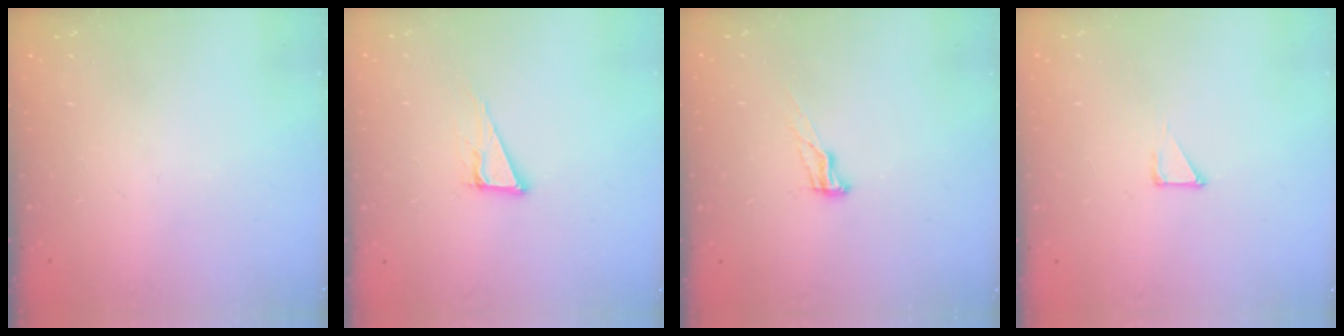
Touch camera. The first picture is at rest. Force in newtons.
{"total": 9.8, "press": 9.2, "slide": 3.3}
{"total": 6.2, "press": 6.1, "slide": 0.7}
{"total": 2.7, "press": 2.7, "slide": 0.3}